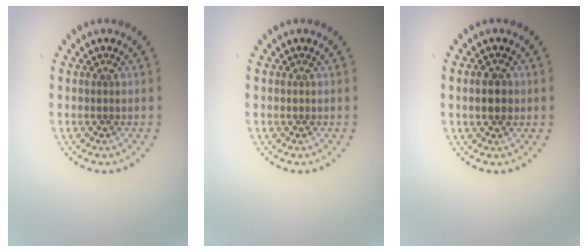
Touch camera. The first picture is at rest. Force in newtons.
{"total": 0.0}
{"total": 2.5, "press": 2.5, "slide": 0.2}